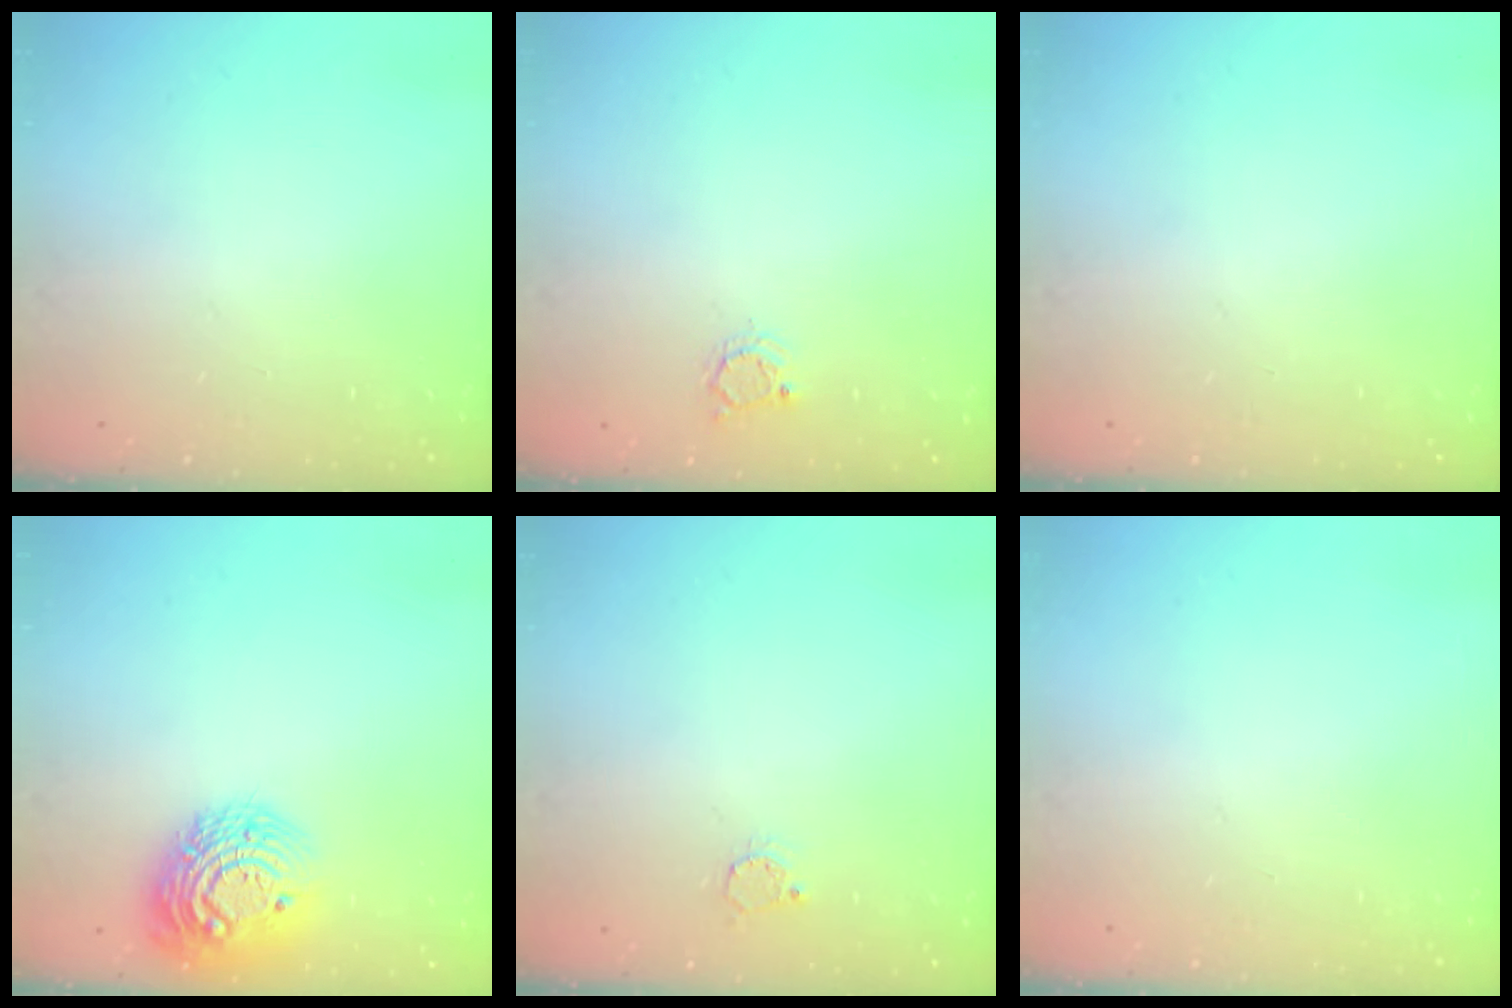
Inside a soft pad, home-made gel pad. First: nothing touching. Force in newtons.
{"total": 2.8, "press": 2.8, "slide": 0.3}
{"total": 0.0}
{"total": 15.5, "press": 15.4, "slide": 1.0}
{"total": 2.7, "press": 2.7, "slide": 0.2}
{"total": 0.0}